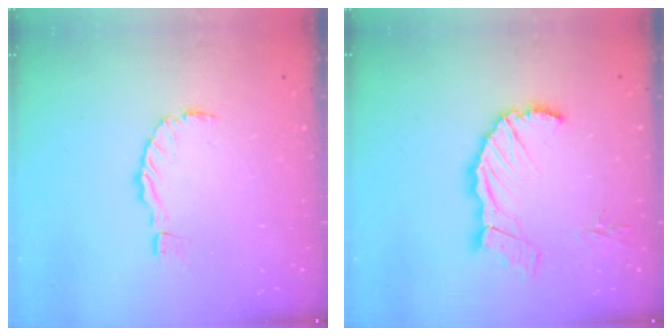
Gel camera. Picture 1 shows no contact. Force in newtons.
{"total": 11.8, "press": 11.7, "slide": 1.6}